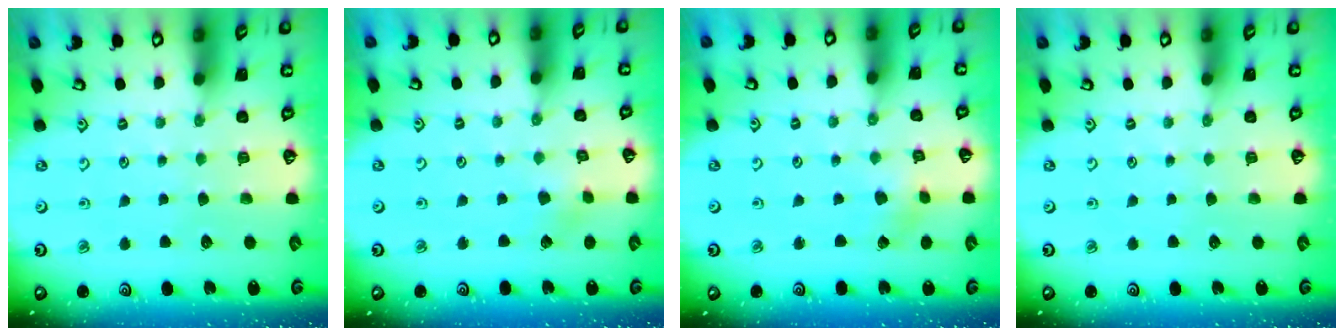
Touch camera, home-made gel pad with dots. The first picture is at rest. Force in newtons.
{"total": 2.2, "press": 2.2, "slide": 0.1}
{"total": 2.3, "press": 2.3, "slide": 0.3}
{"total": 0.0}